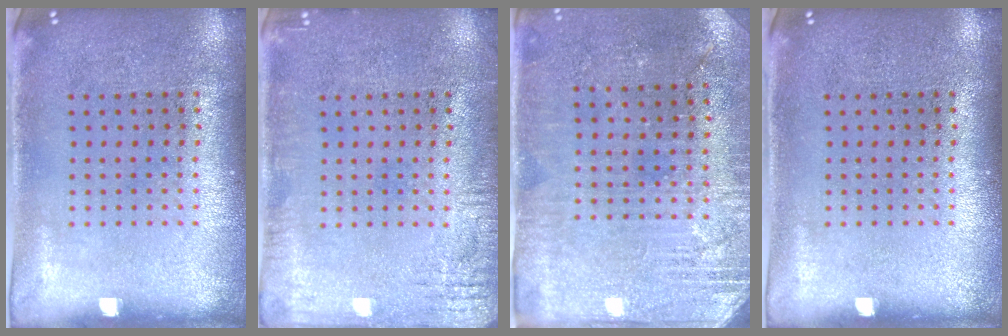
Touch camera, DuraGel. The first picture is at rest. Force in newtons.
{"total": 2.3, "press": 2.3, "slide": 0.3}
{"total": 2.8, "press": 2.7, "slide": 0.8}
{"total": 0.0}